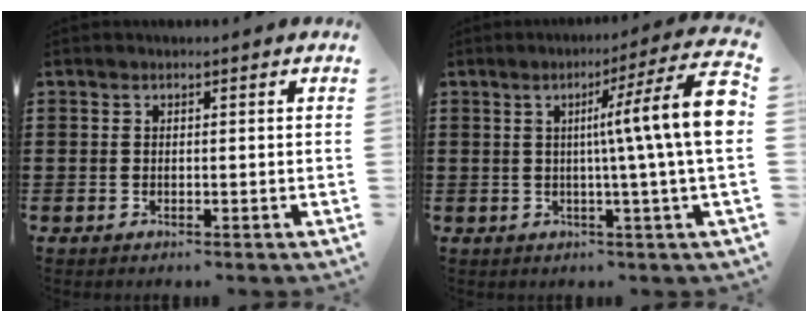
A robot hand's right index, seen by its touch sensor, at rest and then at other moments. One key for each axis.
{"total": 11.8, "fx": 2.1, "fy": -0.5, "fz": 11.6, "tx": -0.191, "ty": -0.023, "tz": 0.024}